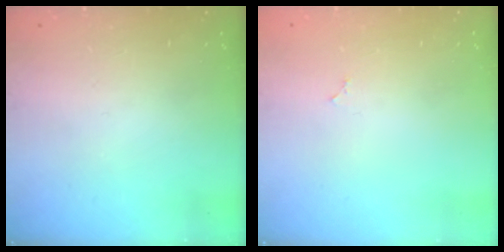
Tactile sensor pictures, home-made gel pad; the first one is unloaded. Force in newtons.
{"total": 1.8, "press": 1.8, "slide": 0.3}